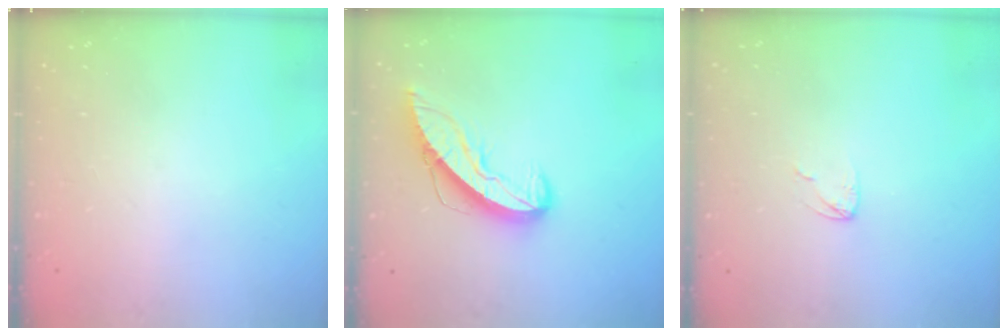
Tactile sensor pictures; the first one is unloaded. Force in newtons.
{"total": 9.3, "press": 9.3, "slide": 0.9}
{"total": 2.7, "press": 2.7, "slide": 0.2}